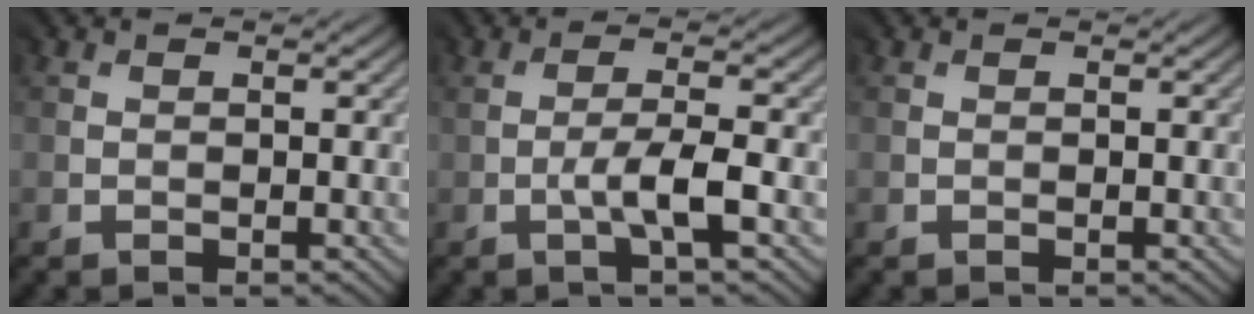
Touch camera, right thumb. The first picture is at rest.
{"total": 2.3, "force": [-1.3, -0.4, 1.8], "torque": [-0.029, 0.008, -0.025]}
{"total": 0.0}